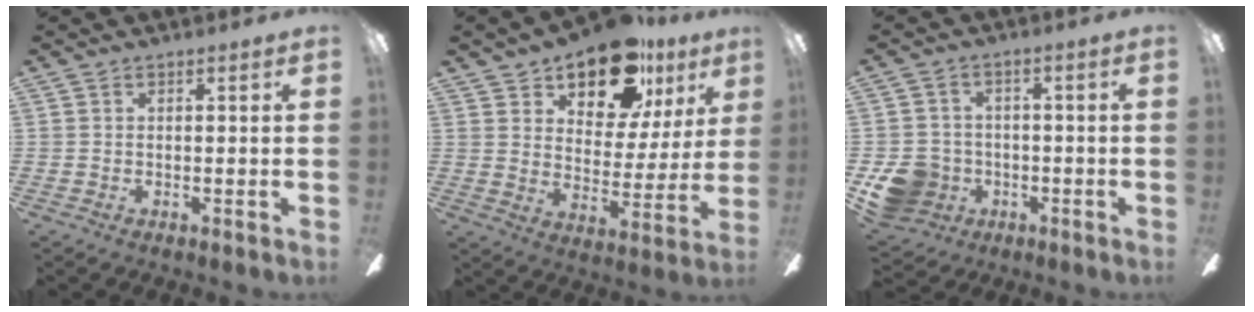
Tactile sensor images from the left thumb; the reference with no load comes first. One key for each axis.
{"total": 17.7, "fx": 12.6, "fy": 9.0, "fz": 8.6, "tx": -0.134, "ty": -0.073, "tz": 0.218}
{"total": 9.5, "fx": -3.7, "fy": 8.2, "fz": 3.0, "tx": -0.080, "ty": 0.026, "tz": -0.063}